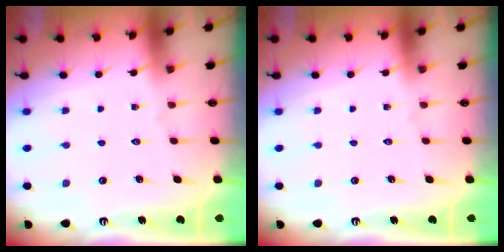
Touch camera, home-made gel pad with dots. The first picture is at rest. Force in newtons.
{"total": 0.0}